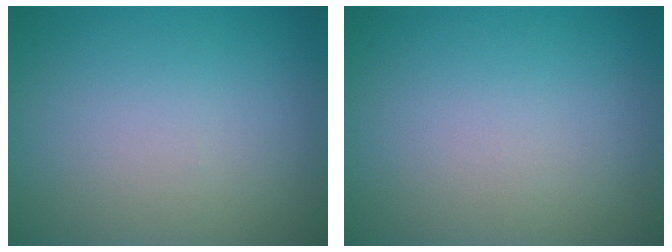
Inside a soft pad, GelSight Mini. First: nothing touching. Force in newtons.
{"total": 0.0}